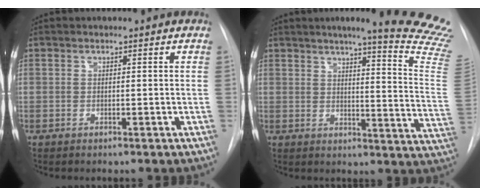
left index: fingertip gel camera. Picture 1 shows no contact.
{"total": 21.1, "force": [18.0, -0.3, 11.0], "torque": [-0.135, -0.120, 0.196]}